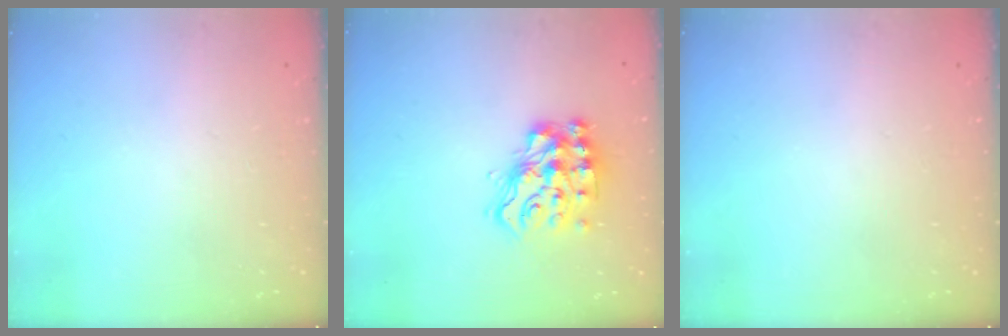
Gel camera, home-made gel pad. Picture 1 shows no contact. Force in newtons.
{"total": 14.6, "press": 14.4, "slide": 2.0}
{"total": 0.0}